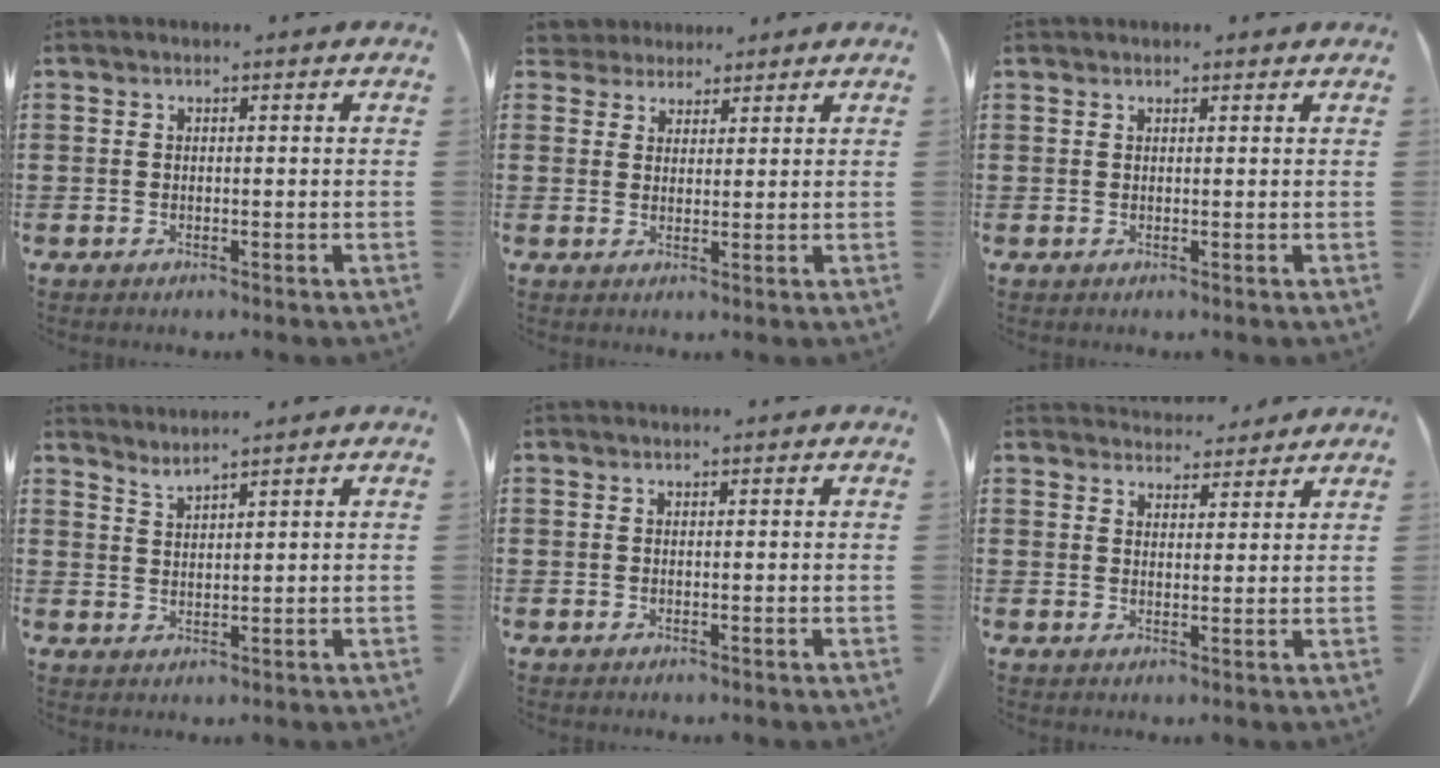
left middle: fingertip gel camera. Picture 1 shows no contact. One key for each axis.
{"total": 3.5, "fx": 3.2, "fy": 1.4, "fz": 0.1, "tx": -0.016, "ty": 0.000, "tz": 0.061}
{"total": 0.6, "fx": 0.5, "fy": 0.2, "fz": 0.2, "tx": -0.005, "ty": 0.001, "tz": 0.009}
{"total": 1.9, "fx": 1.8, "fy": -0.5, "fz": 0.1, "tx": -0.006, "ty": -0.008, "tz": 0.035}
{"total": 0.0}
{"total": 3.9, "fx": 3.8, "fy": 0.9, "fz": 0.1, "tx": -0.004, "ty": -0.018, "tz": 0.072}